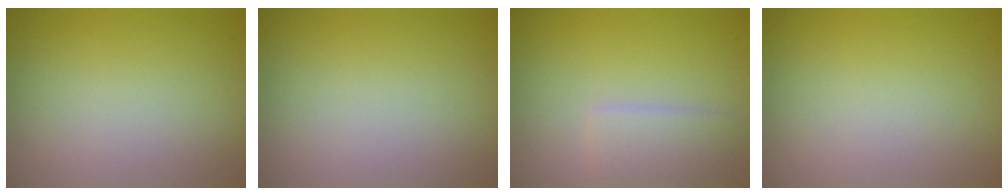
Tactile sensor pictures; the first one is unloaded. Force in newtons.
{"total": 0.0}
{"total": 2.6, "press": 2.6, "slide": 0.1}
{"total": 0.0}